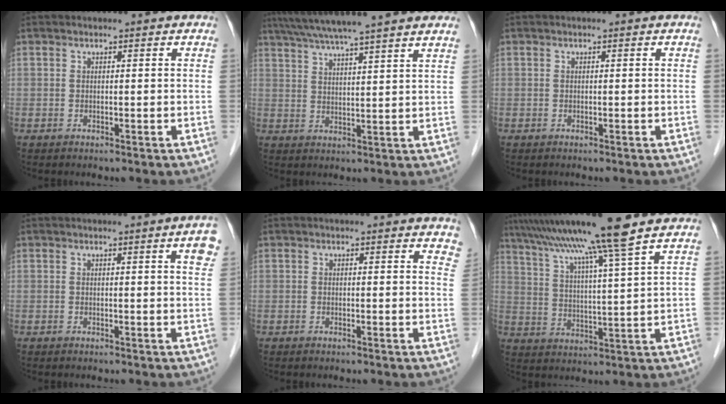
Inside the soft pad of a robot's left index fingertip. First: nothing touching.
{"total": 17.3, "force": [14.8, 0.2, 8.9], "torque": [-0.151, 0.044, 0.204]}
{"total": 0.0}
{"total": 3.4, "force": [1.6, 0.0, 3.0], "torque": [-0.029, -0.002, 0.016]}
{"total": 4.6, "force": [4.0, 1.6, 1.8], "torque": [-0.001, -0.007, 0.024]}
{"total": 14.0, "force": [10.8, -2.2, 8.6], "torque": [-0.146, 0.015, 0.169]}